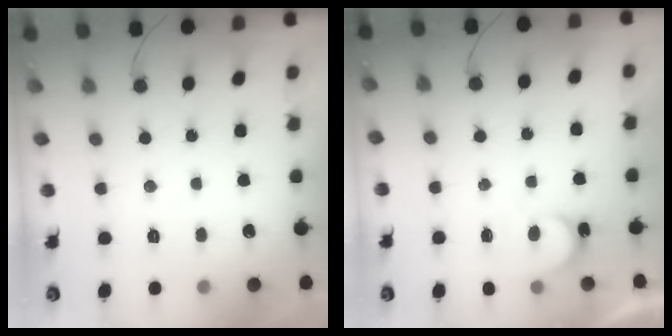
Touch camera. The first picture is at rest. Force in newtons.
{"total": 5.6, "press": 5.6, "slide": 0.4}